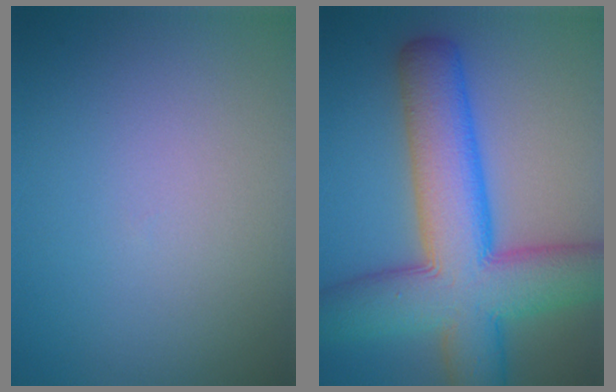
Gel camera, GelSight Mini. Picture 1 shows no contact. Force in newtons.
{"total": 12.1, "press": 12.1, "slide": 0.5}